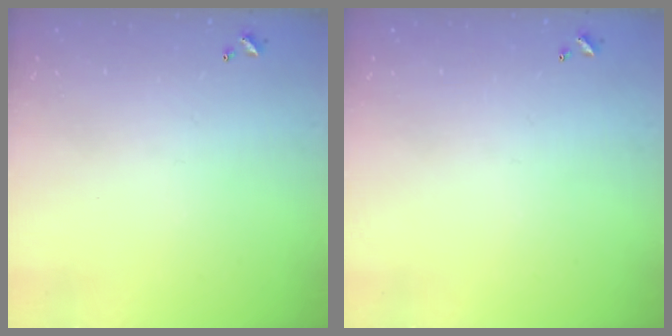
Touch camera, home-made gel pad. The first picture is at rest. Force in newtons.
{"total": 0.0}